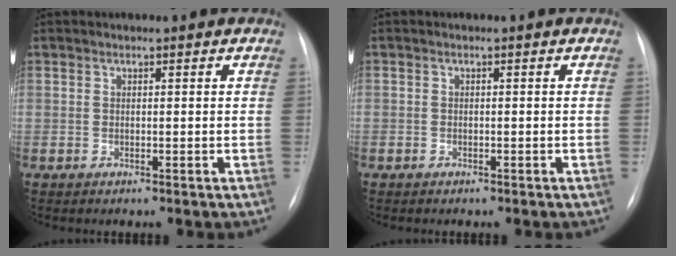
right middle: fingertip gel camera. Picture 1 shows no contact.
{"total": 0.6, "force": [-0.4, 0.5, 0.0], "torque": [-0.005, 0.003, -0.007]}